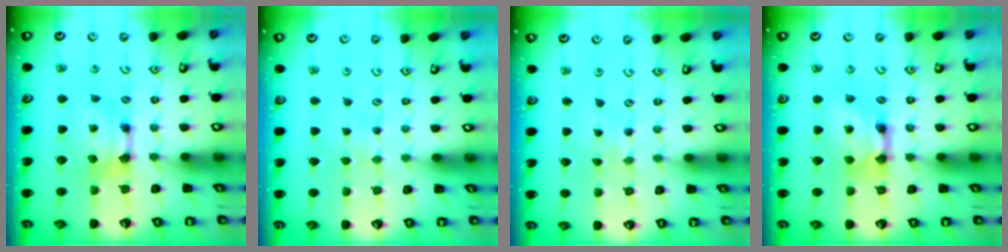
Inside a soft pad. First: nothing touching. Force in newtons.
{"total": 2.9, "press": 2.9, "slide": 0.4}
{"total": 2.9, "press": 2.9, "slide": 0.4}
{"total": 2.5, "press": 2.5, "slide": 0.2}